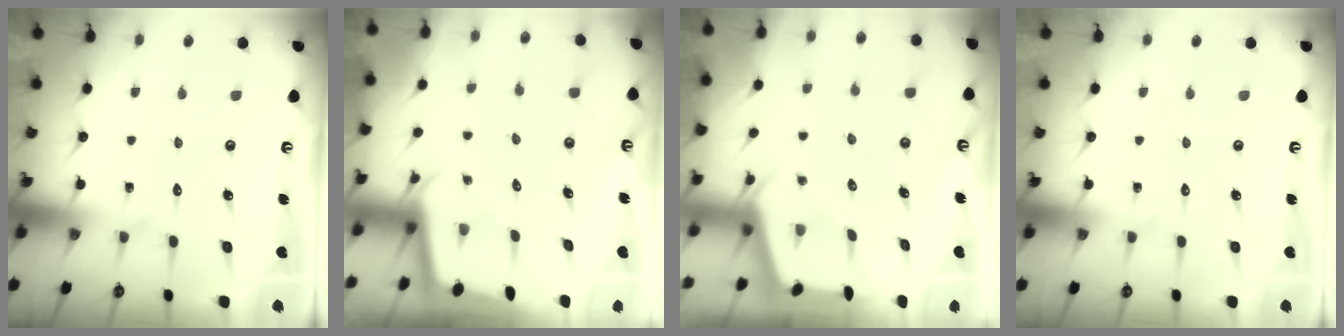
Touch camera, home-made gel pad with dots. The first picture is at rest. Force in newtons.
{"total": 2.1, "press": 2.1, "slide": 0.1}
{"total": 3.1, "press": 3.1, "slide": 0.2}
{"total": 0.0}